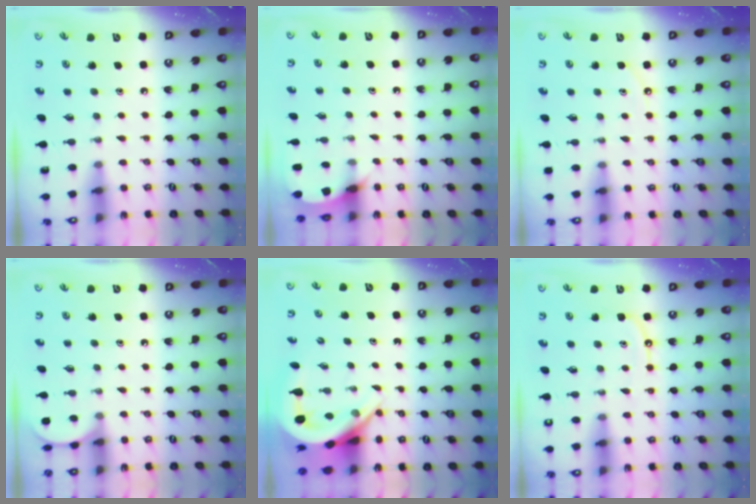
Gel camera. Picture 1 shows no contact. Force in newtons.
{"total": 4.4, "press": 4.4, "slide": 0.3}
{"total": 4.6, "press": 4.5, "slide": 0.6}
{"total": 0.9, "press": 0.9, "slide": 0.2}
{"total": 7.5, "press": 7.5, "slide": 1.1}
{"total": 7.2, "press": 7.1, "slide": 0.8}